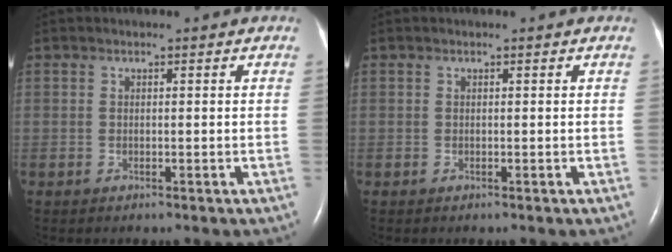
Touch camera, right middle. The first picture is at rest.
{"total": 0.0}